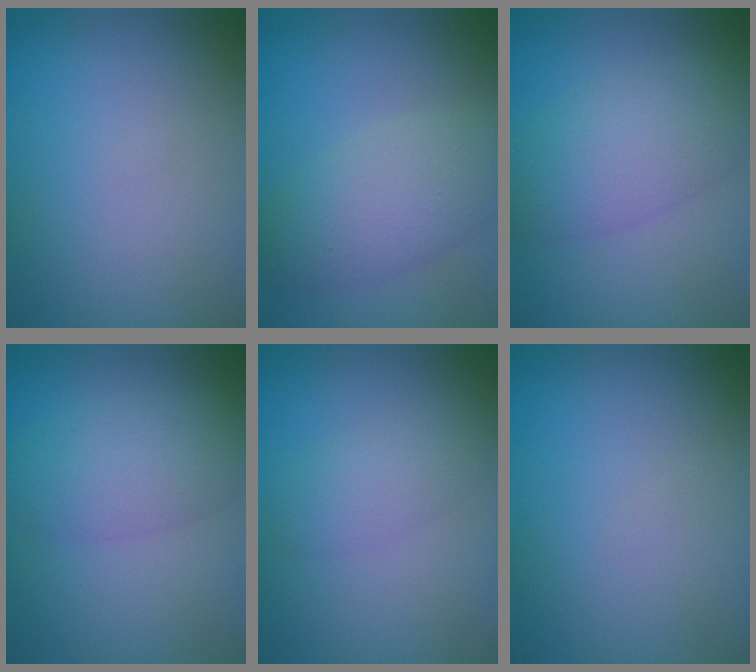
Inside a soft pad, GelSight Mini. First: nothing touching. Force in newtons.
{"total": 4.9, "press": 4.9, "slide": 0.4}
{"total": 5.4, "press": 5.4, "slide": 0.2}
{"total": 4.4, "press": 4.4, "slide": 0.1}
{"total": 2.2, "press": 2.2, "slide": 0.0}
{"total": 0.0}